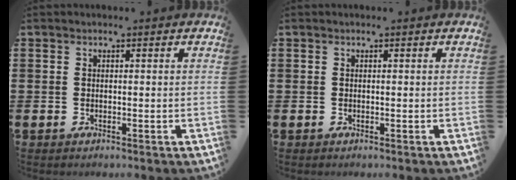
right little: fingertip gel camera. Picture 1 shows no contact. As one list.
[{"total": 0.0}]